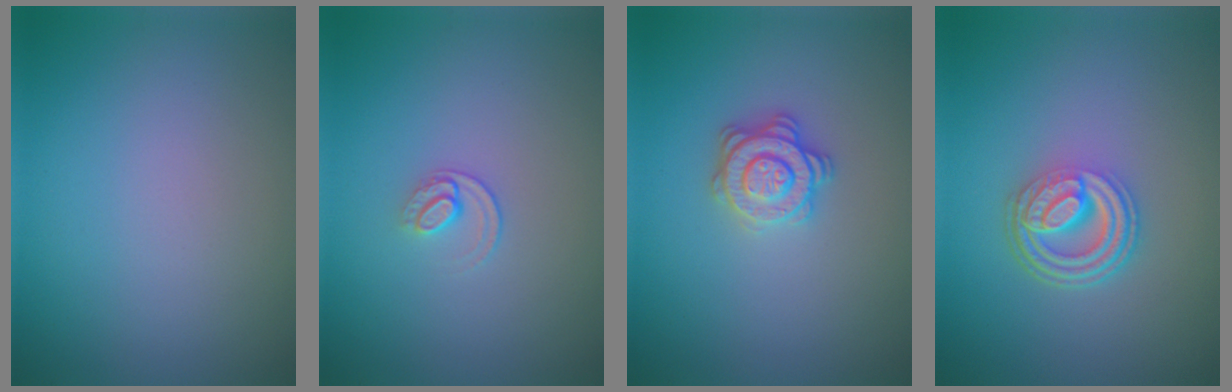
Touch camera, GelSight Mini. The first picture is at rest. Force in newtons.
{"total": 1.2, "press": 0.8, "slide": 0.9}
{"total": 2.9, "press": 2.8, "slide": 0.9}
{"total": 4.9, "press": 3.4, "slide": 3.5}